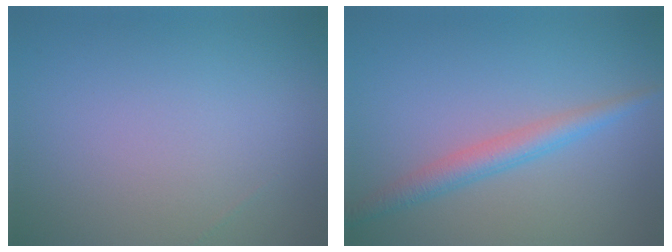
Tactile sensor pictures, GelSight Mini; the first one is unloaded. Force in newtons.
{"total": 2.7, "press": 2.7, "slide": 0.1}